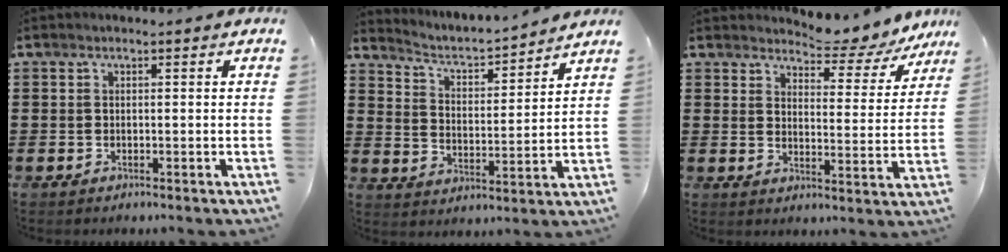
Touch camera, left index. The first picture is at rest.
{"total": 3.3, "force": [3.1, 0.3, 0.9], "torque": [-0.038, -0.029, 0.044]}
{"total": 4.8, "force": [4.6, 0.8, 1.3], "torque": [-0.029, -0.040, 0.071]}